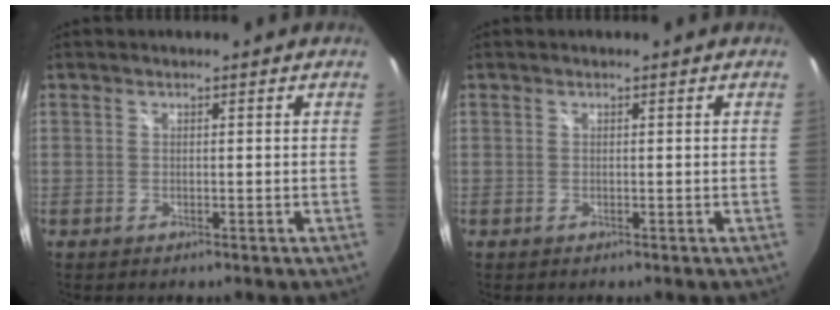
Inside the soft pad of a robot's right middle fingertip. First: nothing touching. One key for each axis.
{"total": 0.0}